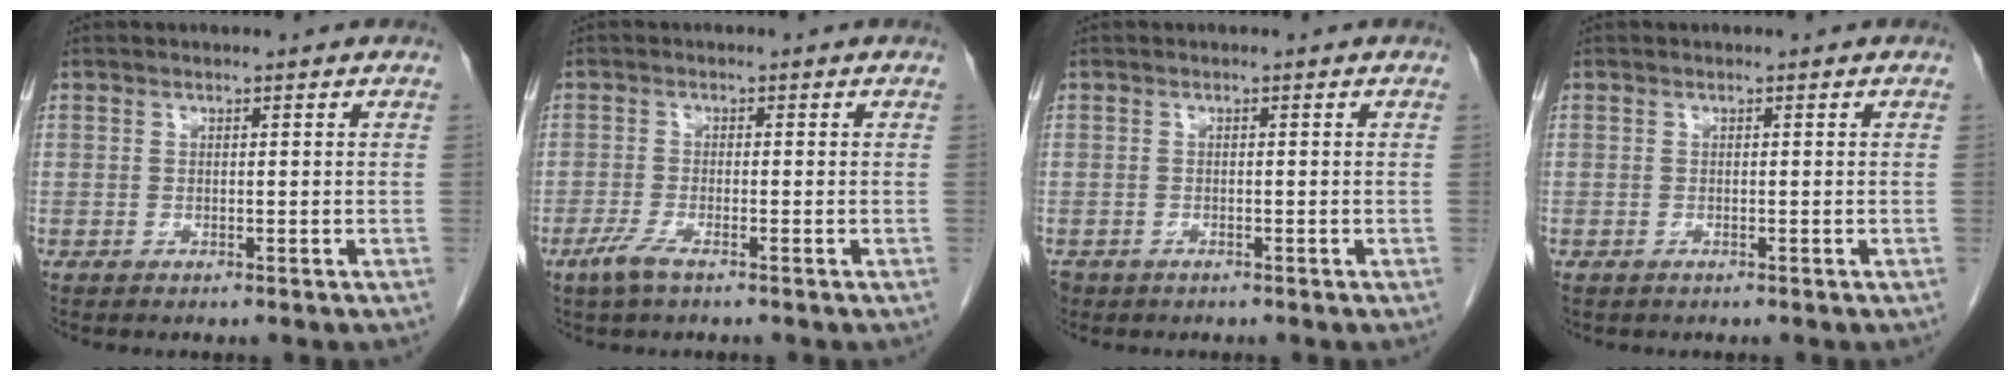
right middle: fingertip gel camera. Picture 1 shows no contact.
{"total": 2.8, "force": [-1.8, 0.3, 2.1], "torque": [-0.052, -0.006, -0.039]}
{"total": 2.3, "force": [-1.6, 1.6, 0.6], "torque": [-0.017, -0.001, -0.028]}
{"total": 0.0}